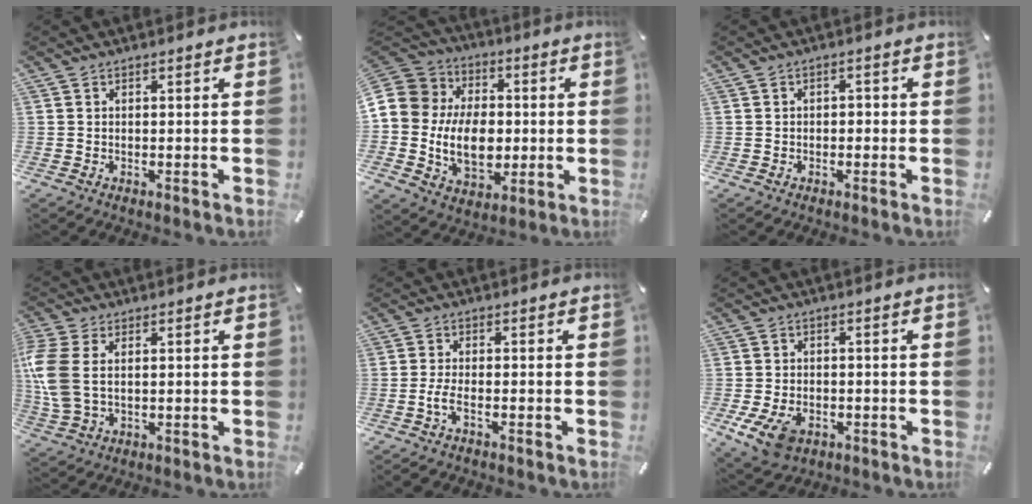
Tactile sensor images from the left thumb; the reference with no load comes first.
{"total": 16.0, "force": [-2.8, 12.7, 9.2], "torque": [-0.191, 0.011, -0.049]}
{"total": 1.4, "force": [-0.8, 1.0, 0.6], "torque": [-0.013, 0.007, -0.018]}
{"total": 8.9, "force": [1.0, 5.8, 6.7], "torque": [-0.170, -0.001, 0.016]}
{"total": 3.2, "force": [-1.4, 0.8, 2.8], "torque": [-0.062, -0.001, -0.028]}
{"total": 7.3, "force": [-3.2, 5.1, 4.2], "torque": [-0.089, 0.007, -0.059]}